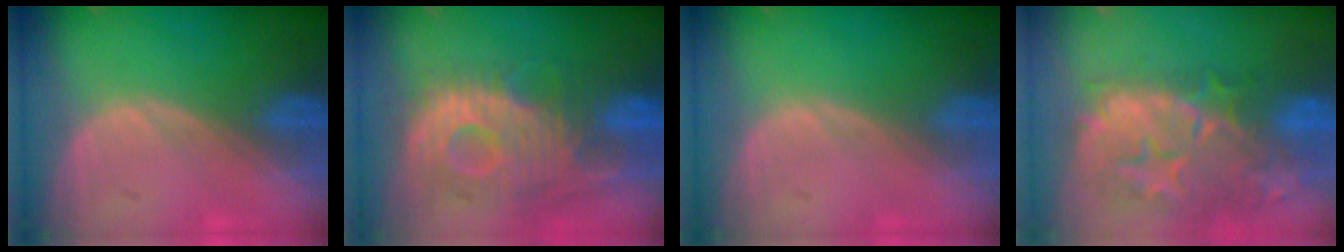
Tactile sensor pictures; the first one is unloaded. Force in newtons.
{"total": 12.0, "press": 10.8, "slide": 5.3}
{"total": 0.0}
{"total": 14.0, "press": 11.9, "slide": 7.4}